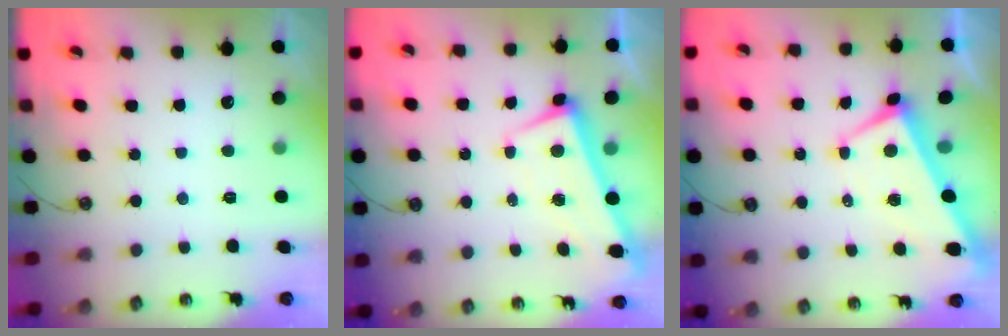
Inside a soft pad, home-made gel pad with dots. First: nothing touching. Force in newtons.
{"total": 1.6, "press": 0.6, "slide": 1.4}
{"total": 0.9, "press": 0.4, "slide": 0.9}